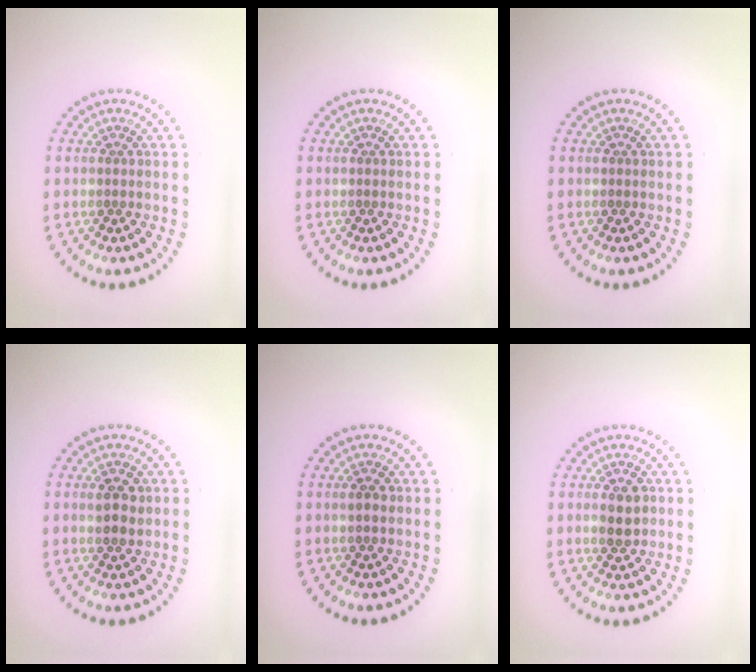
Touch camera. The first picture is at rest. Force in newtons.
{"total": 0.0}
{"total": 0.0}
{"total": 2.2, "press": 2.1, "slide": 0.5}
{"total": 1.0, "press": 1.0, "slide": 0.1}
{"total": 2.3, "press": 2.2, "slide": 0.2}